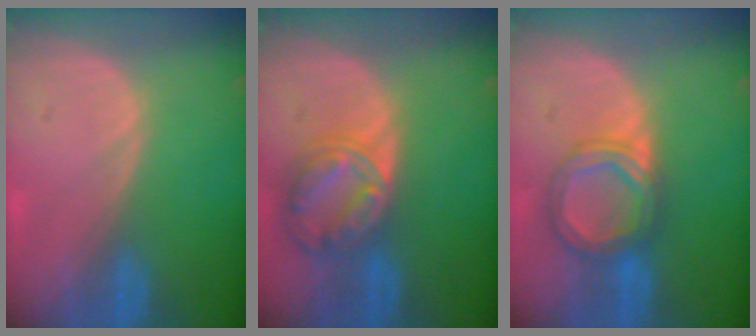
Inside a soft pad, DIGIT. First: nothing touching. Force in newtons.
{"total": 8.2, "press": 7.0, "slide": 4.3}
{"total": 6.2, "press": 6.2, "slide": 0.4}